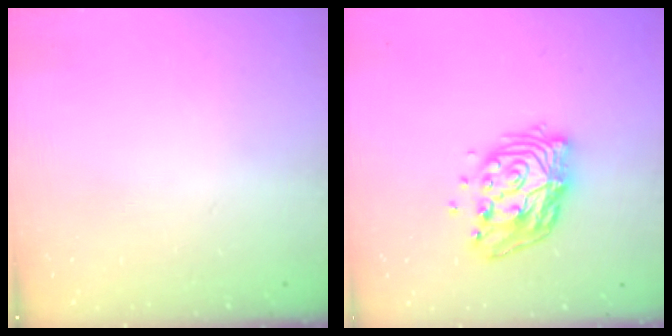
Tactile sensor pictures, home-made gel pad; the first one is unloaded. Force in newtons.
{"total": 13.7, "press": 13.7, "slide": 1.2}